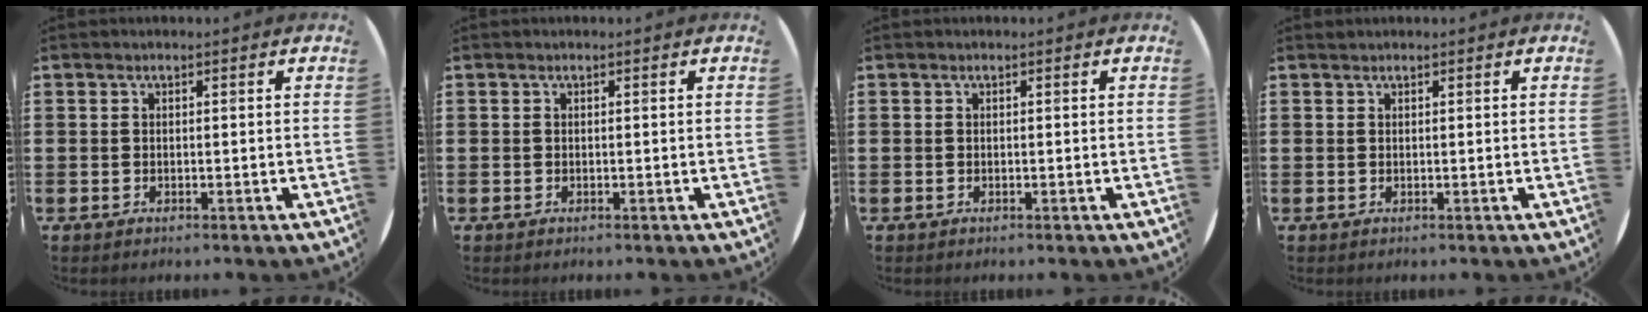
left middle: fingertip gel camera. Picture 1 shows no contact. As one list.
[{"total": 0.0}, {"total": 0.0}, {"total": 0.0}]